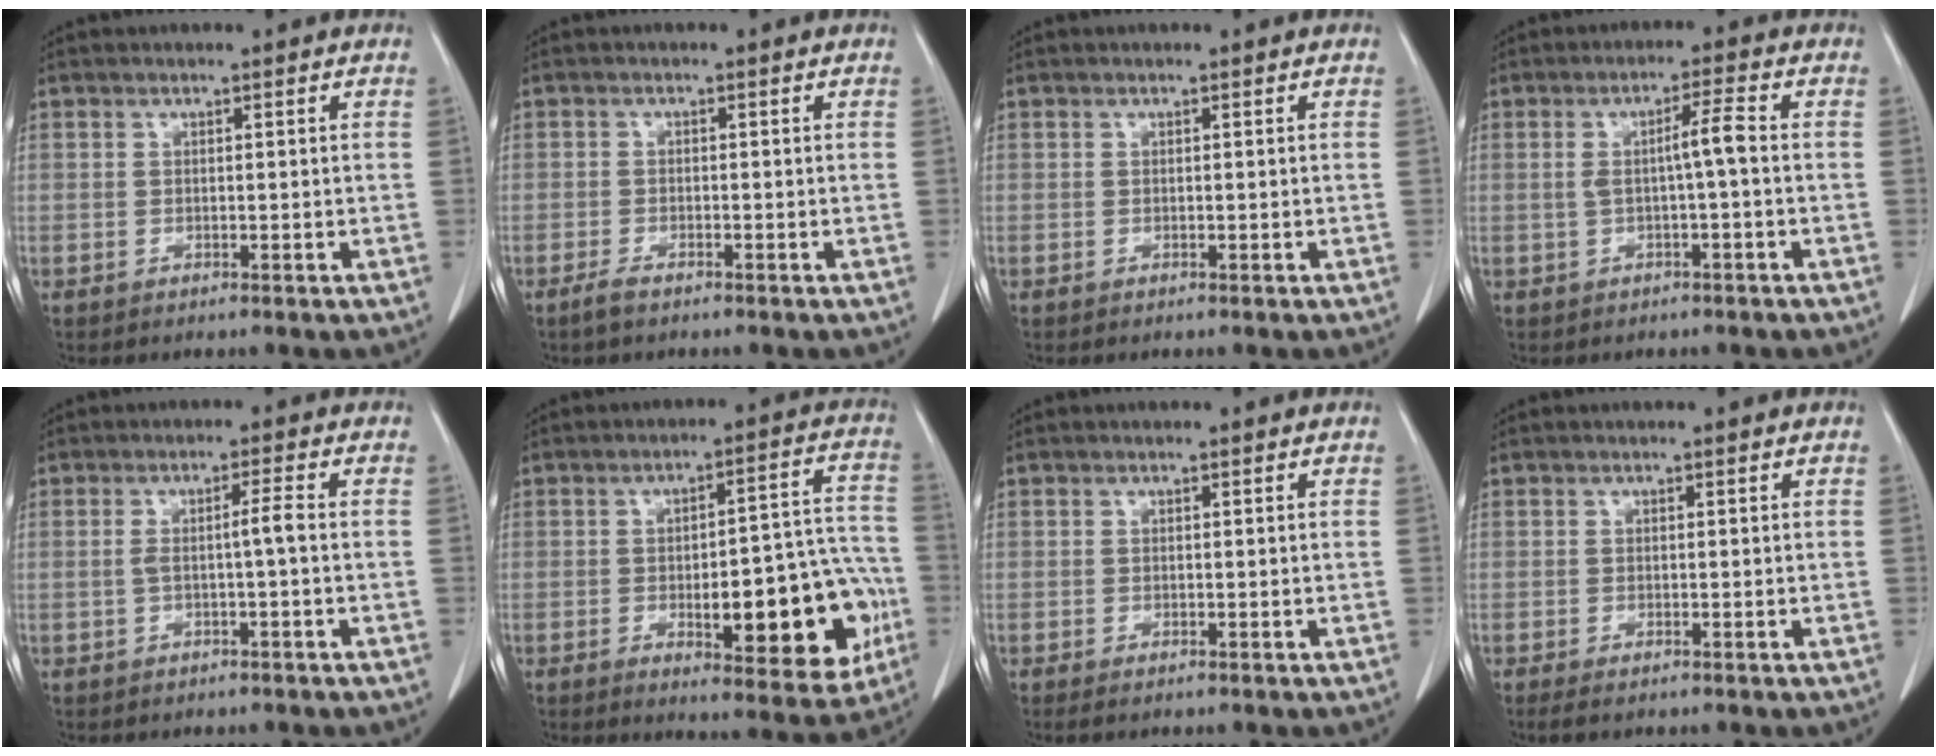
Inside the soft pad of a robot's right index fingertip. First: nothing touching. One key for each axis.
{"total": 1.7, "fx": -1.3, "fy": 0.3, "fz": 1.0, "tx": -0.026, "ty": -0.002, "tz": -0.024}
{"total": 0.0}
{"total": 3.9, "fx": -0.2, "fy": -0.1, "fz": 3.9, "tx": -0.071, "ty": 0.008, "tz": -0.003}
{"total": 2.8, "fx": -0.4, "fy": -0.3, "fz": 2.8, "tx": -0.051, "ty": 0.007, "tz": -0.005}
{"total": 16.8, "fx": -4.6, "fy": 5.3, "fz": 15.3, "tx": -0.165, "ty": 0.027, "tz": -0.049}
{"total": 0.8, "fx": -0.6, "fy": 0.2, "fz": 0.5, "tx": -0.009, "ty": -0.002, "tz": -0.007}
{"total": 1.6, "fx": -1.2, "fy": 0.3, "fz": 1.0, "tx": -0.014, "ty": -0.004, "tz": -0.015}